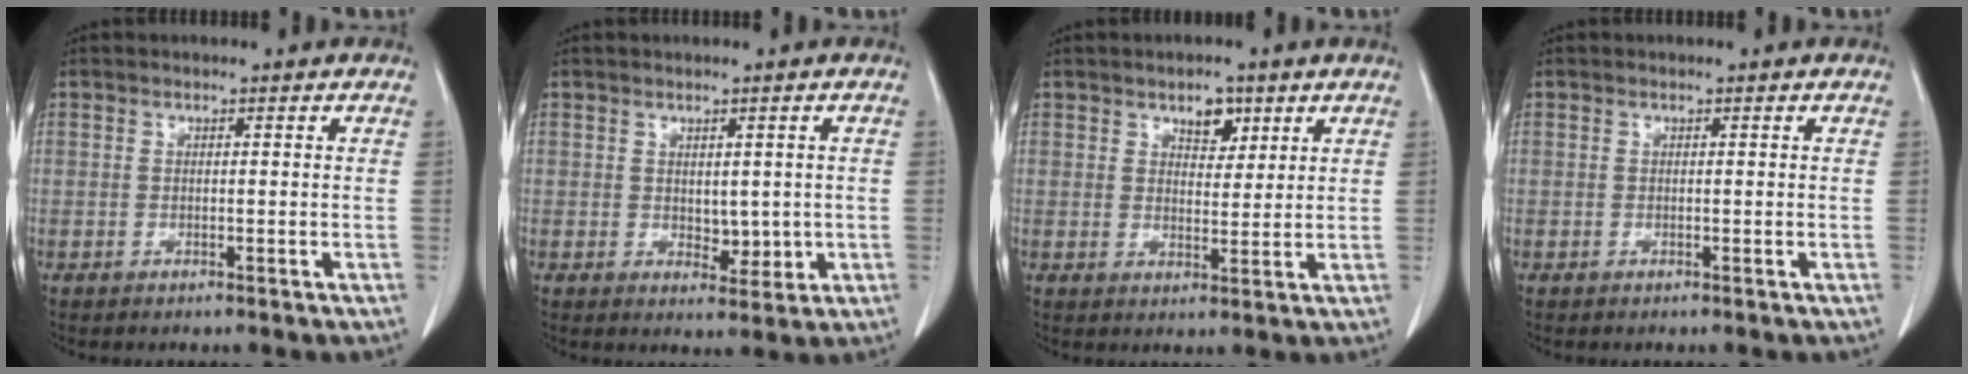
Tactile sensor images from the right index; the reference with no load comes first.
{"total": 3.6, "force": [-0.1, 2.1, 2.9], "torque": [-0.033, -0.006, 0.009]}
{"total": 4.0, "force": [2.4, 2.2, 2.3], "torque": [-0.031, 0.000, 0.037]}
{"total": 0.0}